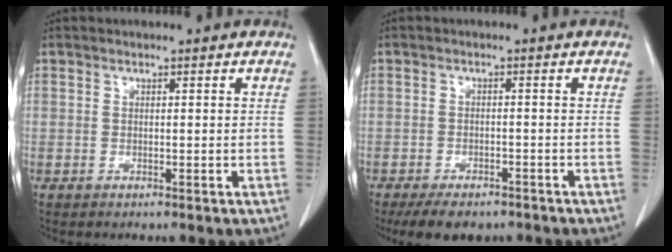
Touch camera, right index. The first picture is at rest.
{"total": 7.4, "force": [-5.8, 3.2, 3.2], "torque": [-0.042, -0.003, -0.081]}